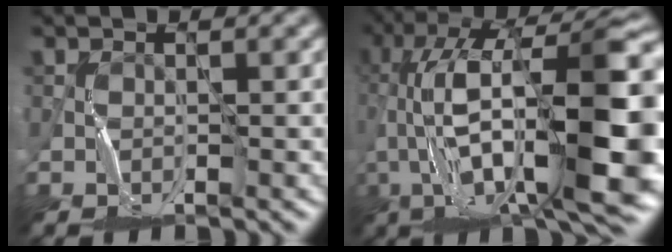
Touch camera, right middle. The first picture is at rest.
{"total": 17.1, "force": [-1.0, 6.0, 16.0], "torque": [-0.279, 0.043, -0.023]}